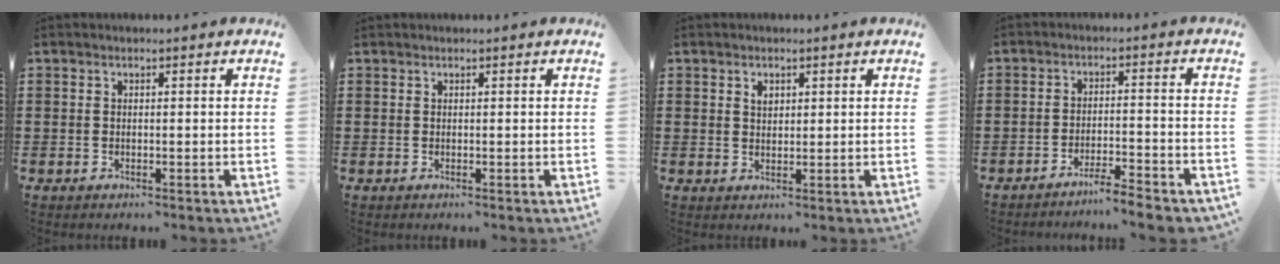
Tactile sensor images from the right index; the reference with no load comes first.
{"total": 0.0}
{"total": 1.6, "force": [0.8, 1.0, 0.9], "torque": [-0.020, 0.004, 0.016]}
{"total": 4.1, "force": [-3.9, -0.3, 1.2], "torque": [-0.021, -0.004, -0.079]}